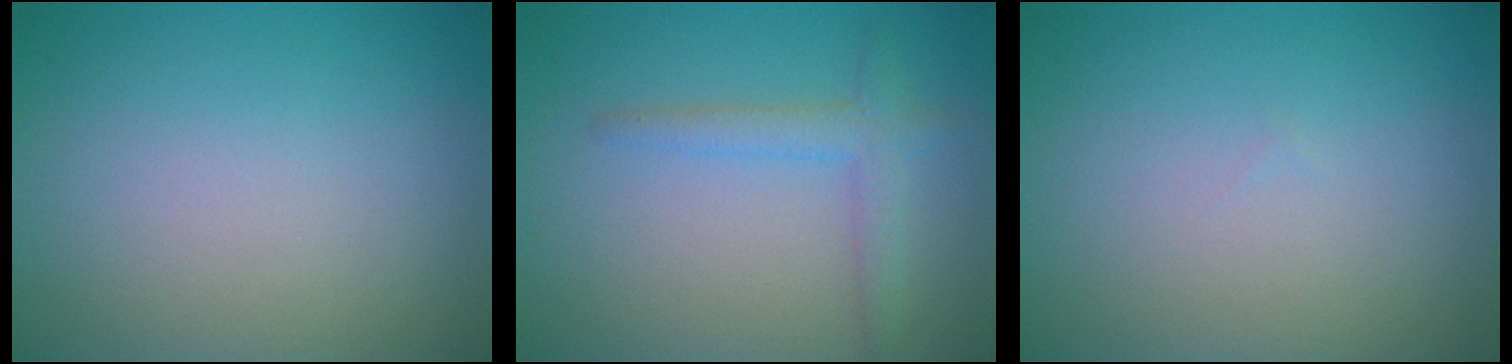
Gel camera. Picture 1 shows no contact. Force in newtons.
{"total": 2.3, "press": 2.3, "slide": 0.2}
{"total": 0.0}